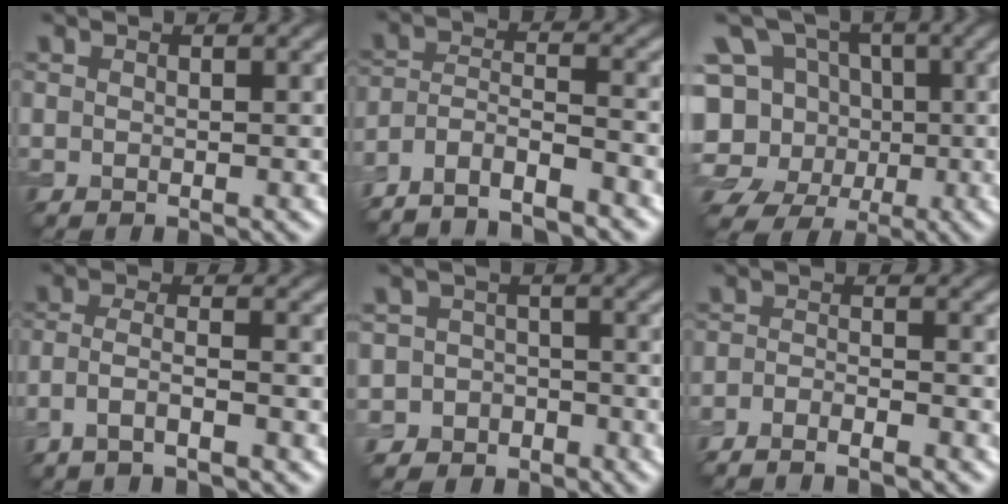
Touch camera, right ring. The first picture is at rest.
{"total": 6.5, "force": [-5.8, 1.3, 2.6], "torque": [-0.048, -0.003, -0.106]}
{"total": 9.2, "force": [-2.0, 8.3, 3.2], "torque": [-0.067, 0.021, -0.051]}
{"total": 3.0, "force": [-2.0, 0.6, 2.2], "torque": [-0.043, 0.006, -0.048]}
{"total": 5.2, "force": [-2.9, 4.3, -0.2], "torque": [0.037, -0.001, -0.066]}
{"total": 3.4, "force": [-2.9, 0.5, 1.7], "torque": [-0.034, -0.002, -0.056]}